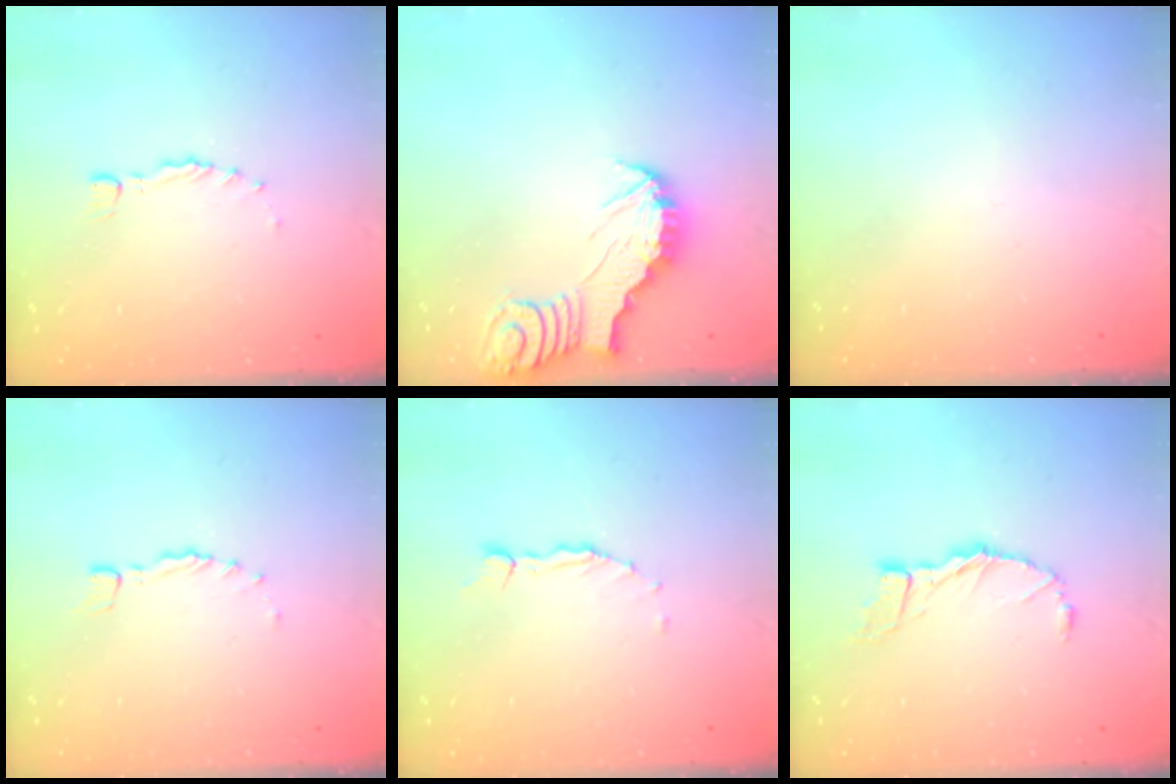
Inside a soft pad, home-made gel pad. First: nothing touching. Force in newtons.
{"total": 3.0, "press": 3.0, "slide": 0.3}
{"total": 0.0}
{"total": 0.0}
{"total": 1.5, "press": 1.5, "slide": 0.2}
{"total": 8.1, "press": 8.0, "slide": 1.0}